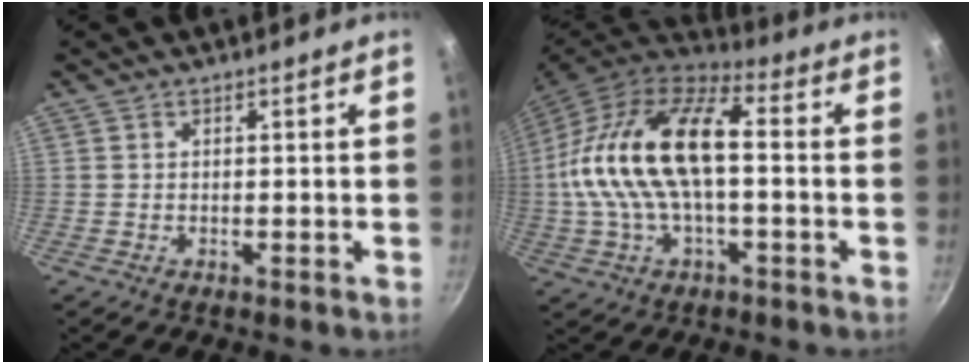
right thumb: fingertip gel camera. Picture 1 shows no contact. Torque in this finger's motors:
{"motor_torque": [-0.74, 2.12, 1.56, -1.20, 0.52]}